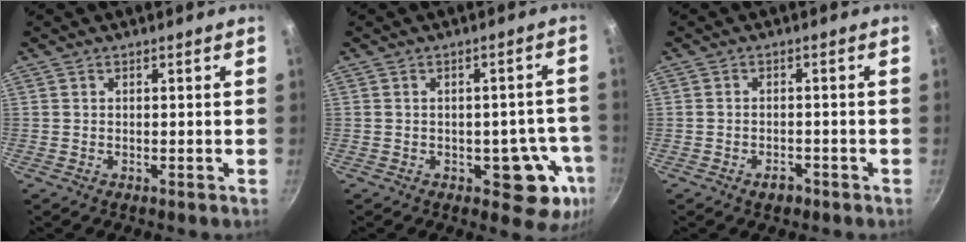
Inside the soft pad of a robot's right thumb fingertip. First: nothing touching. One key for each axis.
{"total": 9.6, "fx": -3.3, "fy": 5.6, "fz": 7.0, "tx": -0.023, "ty": 0.021, "tz": -0.039}
{"total": 2.5, "fx": -1.6, "fy": 1.5, "fz": 1.2, "tx": -0.012, "ty": 0.017, "tz": -0.021}